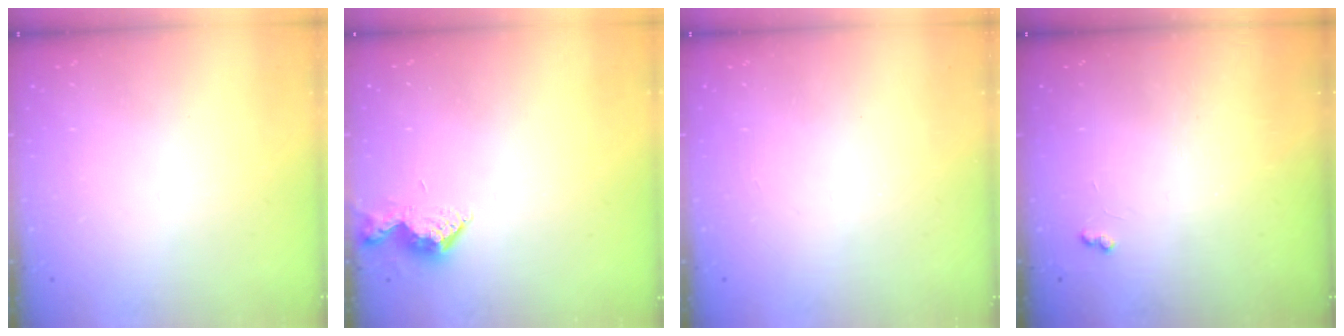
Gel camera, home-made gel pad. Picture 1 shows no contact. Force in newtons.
{"total": 7.0, "press": 6.9, "slide": 0.8}
{"total": 0.9, "press": 0.9, "slide": 0.2}
{"total": 2.9, "press": 2.9, "slide": 0.5}